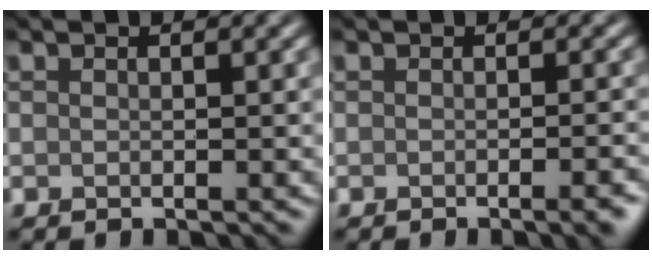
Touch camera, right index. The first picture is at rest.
{"total": 3.1, "force": [-1.3, 1.0, 2.7], "torque": [-0.013, 0.003, -0.016]}